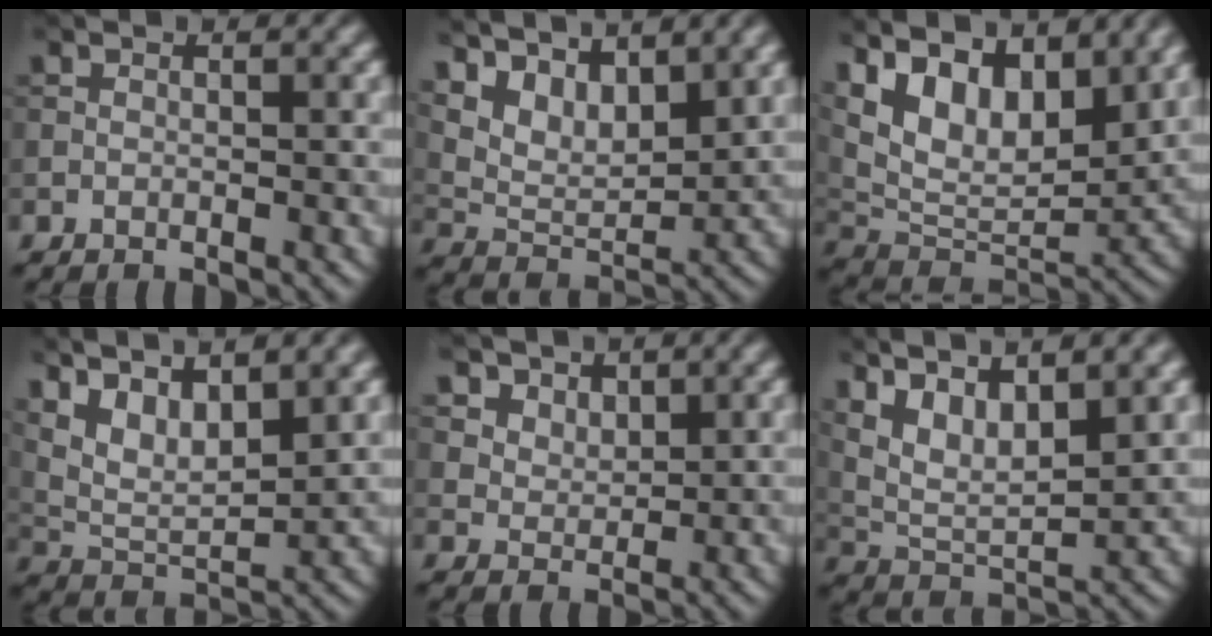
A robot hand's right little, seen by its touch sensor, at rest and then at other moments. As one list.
[{"total": 7.5, "force": [5.3, 3.0, 4.2], "torque": [-0.096, 0.002, 0.102]}, {"total": 12.5, "force": [6.5, 6.3, 8.6], "torque": [-0.168, 0.016, 0.109]}, {"total": 8.3, "force": [4.9, 3.1, 5.9], "torque": [-0.129, 0.015, 0.085]}, {"total": 3.8, "force": [2.8, 2.3, 1.3], "torque": [-0.044, -0.018, 0.072]}, {"total": 9.7, "force": [5.5, 3.5, 7.2], "torque": [-0.158, 0.023, 0.088]}]